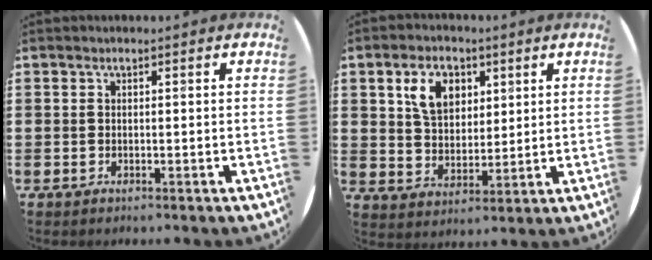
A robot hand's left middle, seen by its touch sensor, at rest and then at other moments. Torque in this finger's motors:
{"motor_torque": [1.62, -0.52, 0.34, 0.07]}